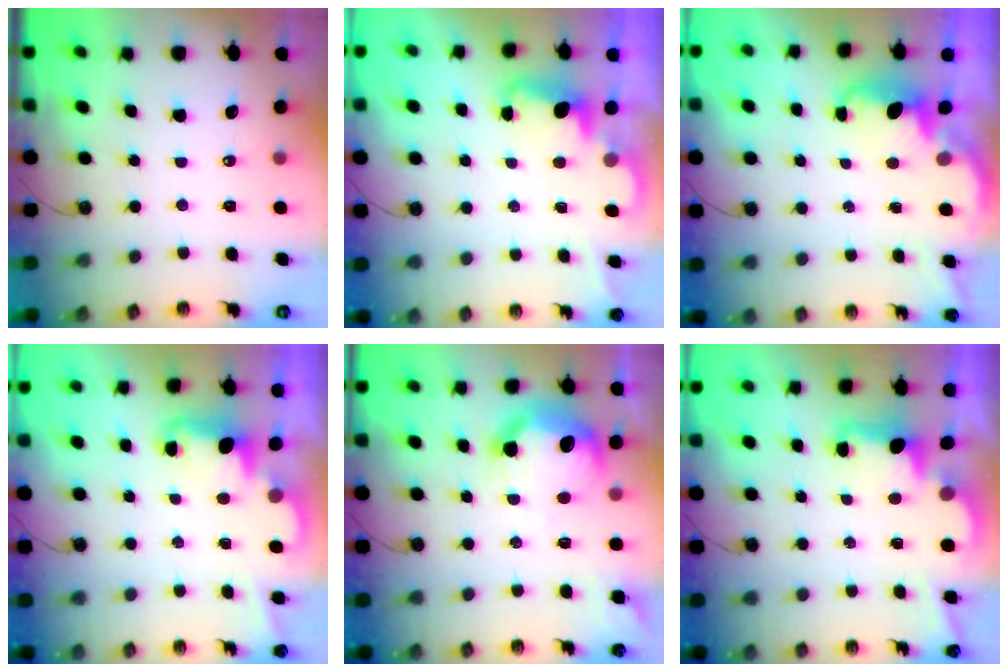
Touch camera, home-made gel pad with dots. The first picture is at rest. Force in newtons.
{"total": 2.5, "press": 2.4, "slide": 0.5}
{"total": 2.8, "press": 2.8, "slide": 0.6}
{"total": 2.5, "press": 2.4, "slide": 0.6}
{"total": 16.7, "press": 16.6, "slide": 1.4}
{"total": 2.6, "press": 2.5, "slide": 0.8}